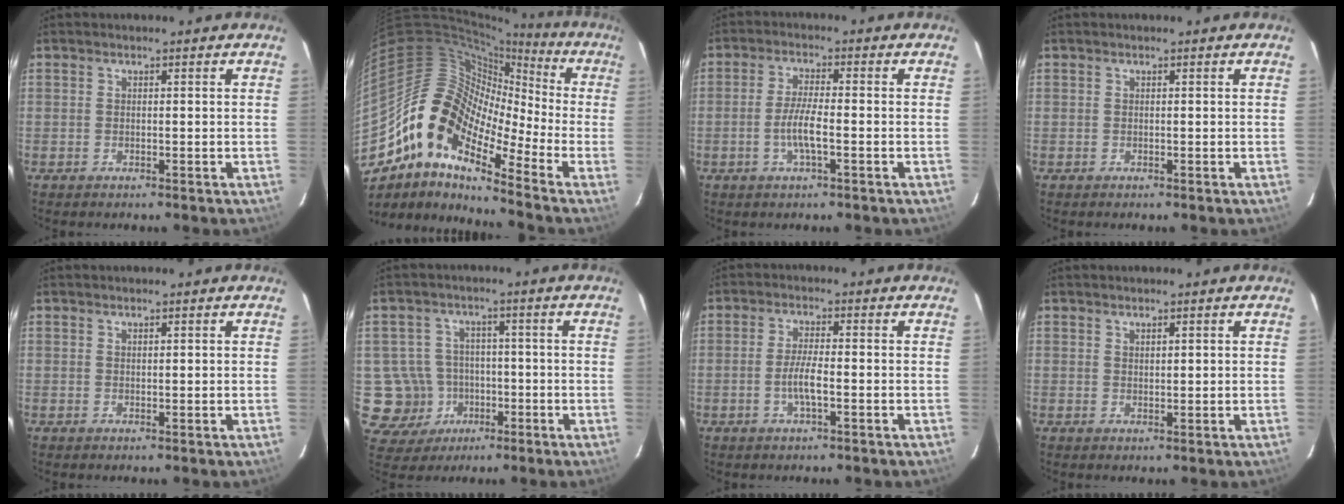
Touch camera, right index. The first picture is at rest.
{"total": 15.7, "force": [-8.6, 6.8, 11.2], "torque": [-0.178, 0.002, -0.183]}
{"total": 5.0, "force": [-1.7, 0.7, 4.7], "torque": [-0.095, -0.003, -0.032]}
{"total": 0.0}
{"total": 0.5, "force": [0.4, 0.1, 0.3], "torque": [-0.004, 0.002, 0.008]}
{"total": 9.3, "force": [-2.1, 9.0, 1.0], "torque": [-0.055, 0.026, -0.020]}
{"total": 4.2, "force": [-1.4, 0.6, 3.9], "torque": [-0.078, -0.003, -0.027]}
{"total": 1.2, "force": [0.8, 0.5, 0.8], "torque": [-0.012, 0.003, 0.015]}